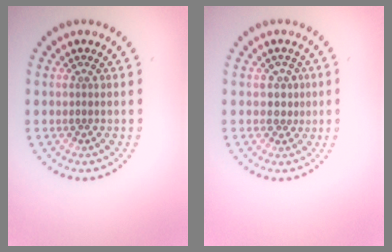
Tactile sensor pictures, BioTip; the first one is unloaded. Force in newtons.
{"total": 1.7, "press": 1.2, "slide": 1.1}